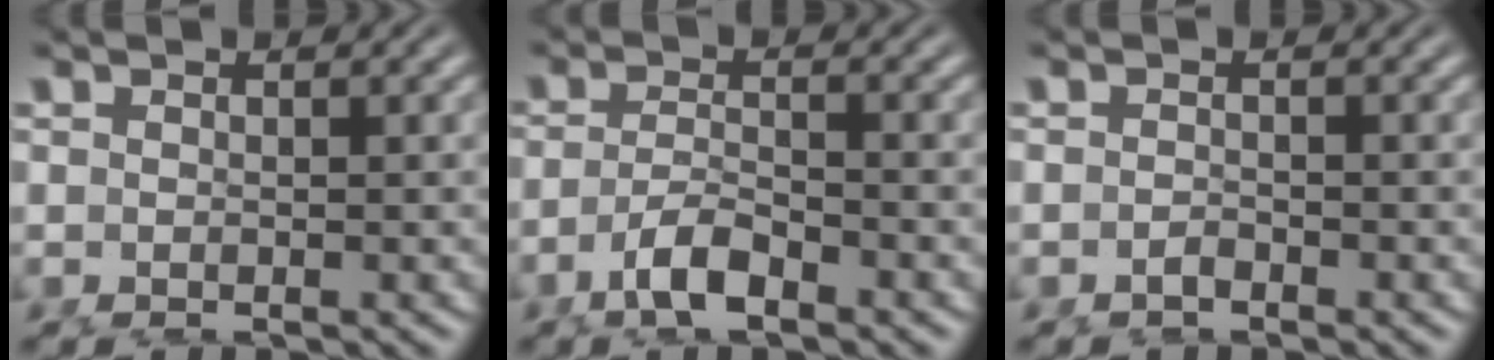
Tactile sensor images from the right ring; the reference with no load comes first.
{"total": 2.6, "force": [-1.7, 0.5, 1.9], "torque": [-0.036, -0.013, -0.022]}
{"total": 0.8, "force": [-0.8, -0.2, -0.1], "torque": [0.003, -0.002, -0.013]}